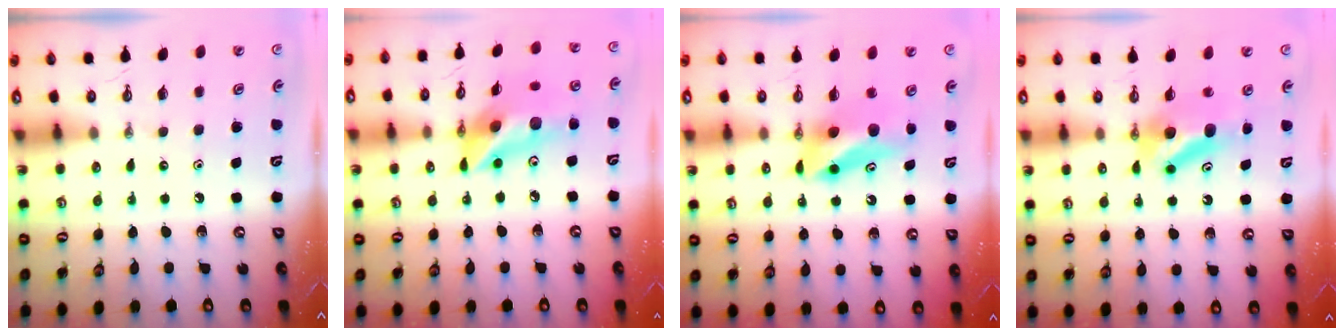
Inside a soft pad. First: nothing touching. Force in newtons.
{"total": 15.4, "press": 15.0, "slide": 3.5}
{"total": 9.3, "press": 6.3, "slide": 6.9}
{"total": 7.7, "press": 6.1, "slide": 4.7}